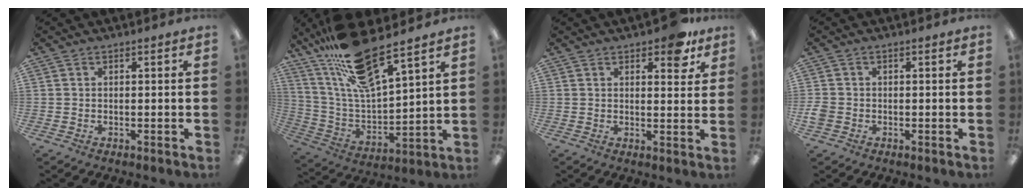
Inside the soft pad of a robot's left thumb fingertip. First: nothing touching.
{"total": 18.1, "force": [14.2, 3.5, 10.7], "torque": [-0.221, -0.086, 0.246]}
{"total": 6.8, "force": [4.6, 2.9, 4.1], "torque": [-0.043, -0.021, 0.075]}
{"total": 2.4, "force": [-0.7, 2.0, 1.1], "torque": [-0.016, 0.004, -0.012]}